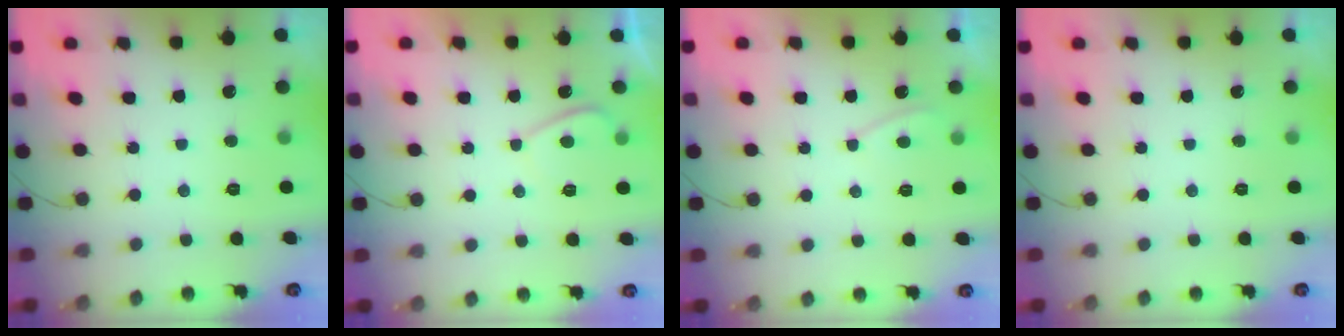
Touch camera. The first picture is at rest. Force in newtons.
{"total": 2.5, "press": 2.3, "slide": 0.8}
{"total": 2.9, "press": 2.9, "slide": 0.3}
{"total": 0.0}